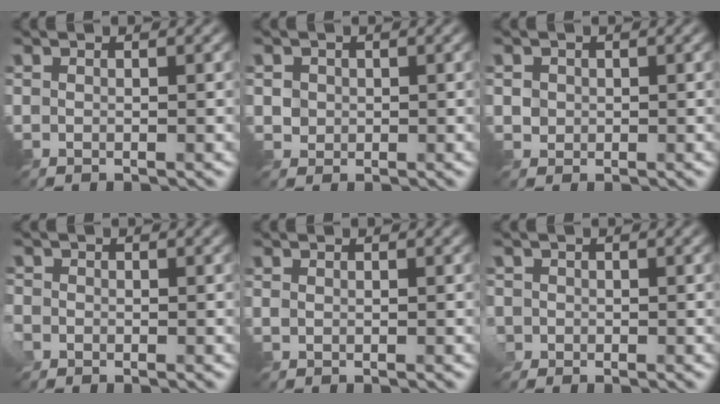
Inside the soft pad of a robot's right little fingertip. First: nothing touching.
{"total": 1.9, "force": [0.5, 1.7, 0.7], "torque": [-0.027, 0.001, 0.023]}
{"total": 1.4, "force": [0.3, 1.3, 0.5], "torque": [-0.020, -0.003, 0.019]}
{"total": 3.4, "force": [-1.1, 2.9, 1.4], "torque": [-0.051, 0.006, -0.025]}
{"total": 0.0}
{"total": 2.8, "force": [-0.2, 2.7, 0.7], "torque": [-0.022, 0.014, -0.014]}